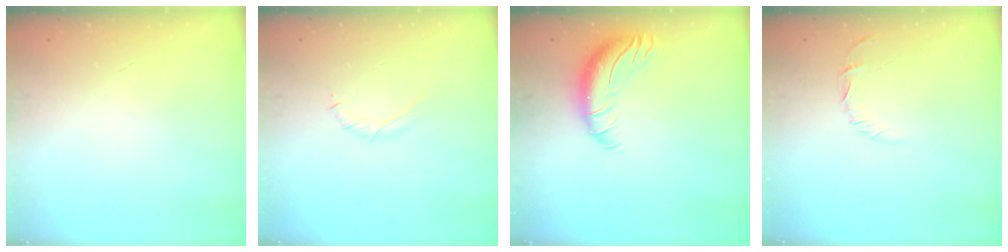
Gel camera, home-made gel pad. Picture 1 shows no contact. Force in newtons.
{"total": 3.8, "press": 3.7, "slide": 1.1}
{"total": 12.0, "press": 11.7, "slide": 2.5}
{"total": 6.0, "press": 5.7, "slide": 1.8}